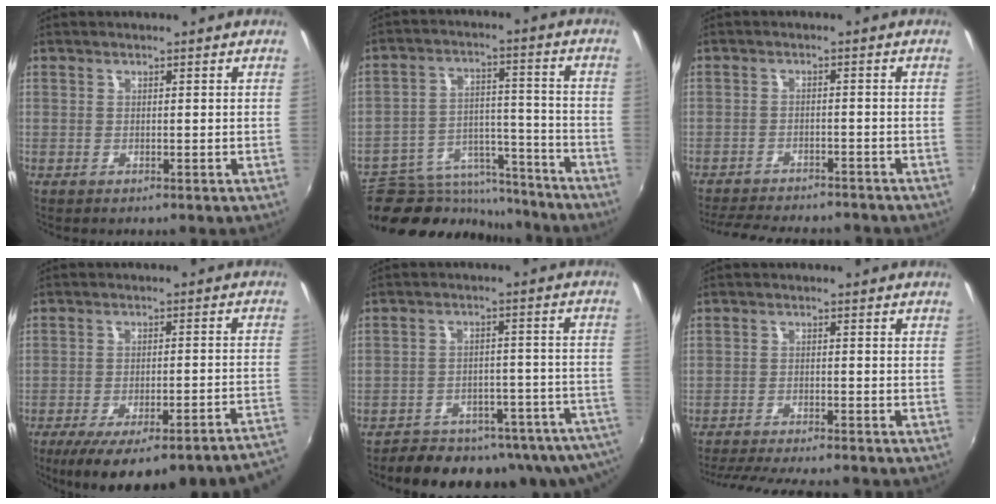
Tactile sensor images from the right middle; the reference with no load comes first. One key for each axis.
{"total": 16.5, "fx": -14.0, "fy": 7.4, "fz": 4.6, "tx": -0.093, "ty": 0.032, "tz": -0.197}
{"total": 13.3, "fx": -11.7, "fy": 3.4, "fz": 5.2, "tx": -0.116, "ty": -0.017, "tz": -0.170}
{"total": 16.9, "fx": -13.4, "fy": 1.2, "fz": 10.3, "tx": -0.134, "ty": -0.030, "tz": -0.180}
{"total": 20.4, "fx": -17.6, "fy": 5.7, "fz": 8.6, "tx": -0.106, "ty": -0.010, "tz": -0.211}
{"total": 11.9, "fx": -10.7, "fy": 1.0, "fz": 5.2, "tx": -0.115, "ty": -0.022, "tz": -0.166}